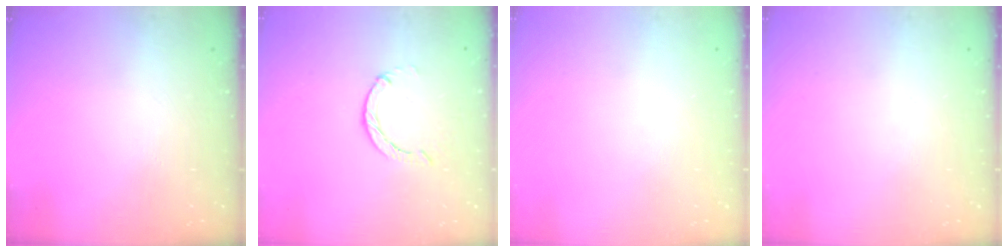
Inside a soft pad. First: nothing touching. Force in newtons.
{"total": 0.0}
{"total": 0.0}
{"total": 0.0}